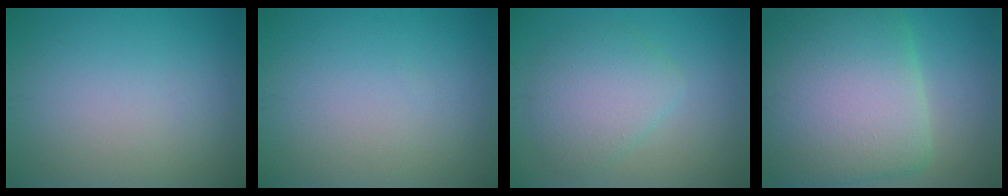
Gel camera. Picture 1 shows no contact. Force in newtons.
{"total": 0.0}
{"total": 3.9, "press": 3.9, "slide": 0.2}
{"total": 13.2, "press": 13.2, "slide": 0.2}